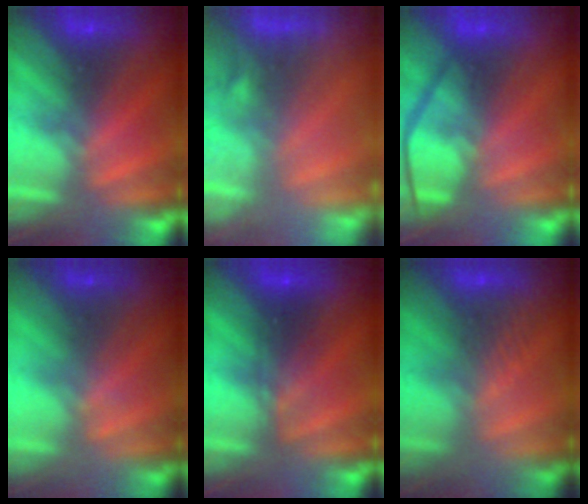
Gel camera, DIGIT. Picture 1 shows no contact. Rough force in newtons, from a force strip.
{"total": 7.4}
{"total": 4.5}
{"total": 1.4}
{"total": 2.4}
{"total": 2.6}